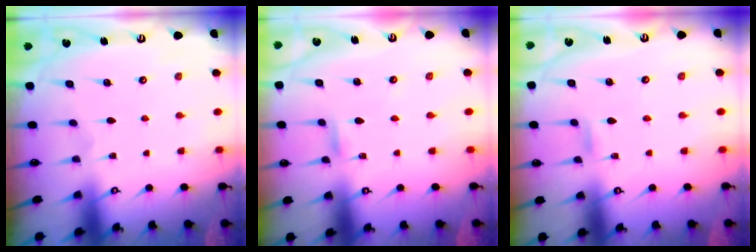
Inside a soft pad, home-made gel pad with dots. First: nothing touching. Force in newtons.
{"total": 2.4, "press": 2.4, "slide": 0.2}
{"total": 2.8, "press": 2.8, "slide": 0.2}